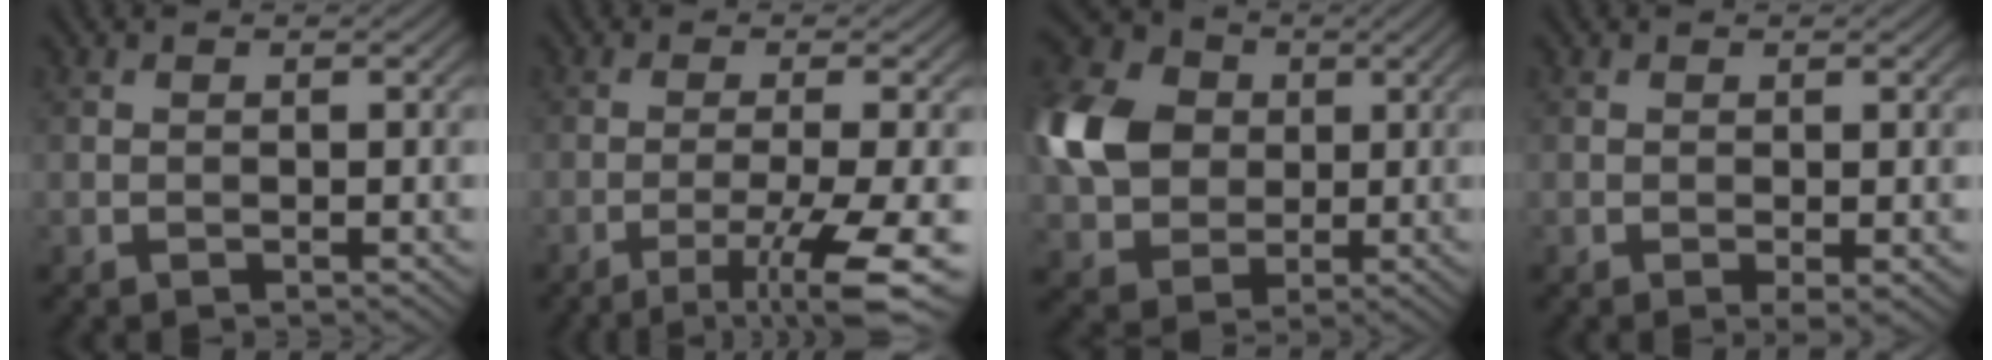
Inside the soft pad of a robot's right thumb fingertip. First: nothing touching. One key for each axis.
{"total": 8.3, "fx": -4.1, "fy": 0.9, "fz": 7.2, "tx": -0.111, "ty": 0.000, "tz": -0.068}
{"total": 11.5, "fx": 1.1, "fy": 9.3, "fz": 6.7, "tx": -0.184, "ty": 0.014, "tz": 0.015}
{"total": 1.1, "fx": -0.2, "fy": 0.1, "fz": 1.1, "tx": -0.018, "ty": -0.007, "tz": -0.006}